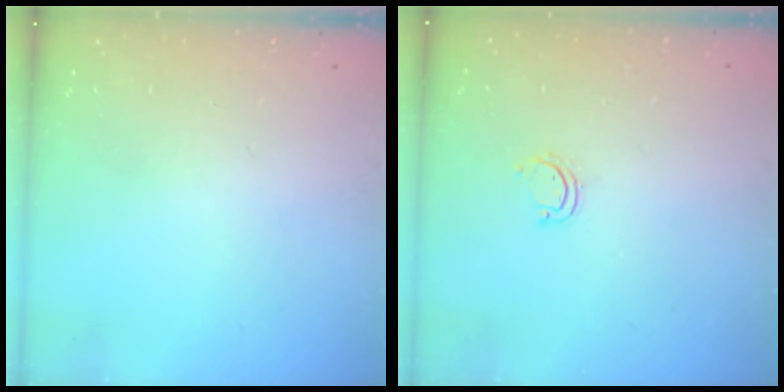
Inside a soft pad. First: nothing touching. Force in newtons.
{"total": 3.0, "press": 3.0, "slide": 0.2}